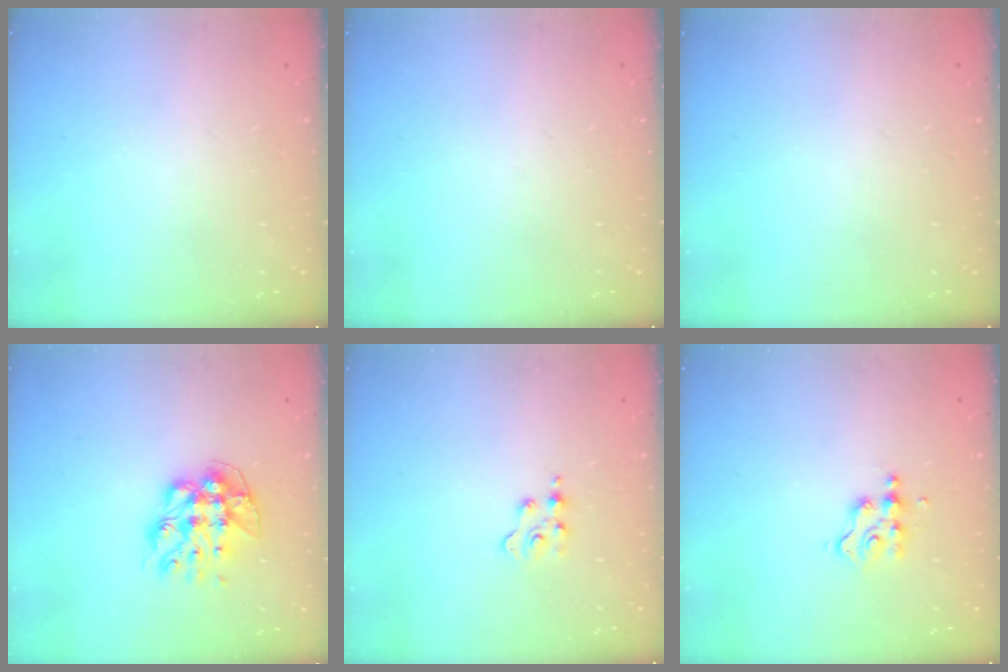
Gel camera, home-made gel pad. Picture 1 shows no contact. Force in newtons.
{"total": 0.0}
{"total": 0.0}
{"total": 11.7, "press": 11.6, "slide": 1.1}
{"total": 2.5, "press": 2.5, "slide": 0.4}
{"total": 3.4, "press": 3.4, "slide": 0.3}